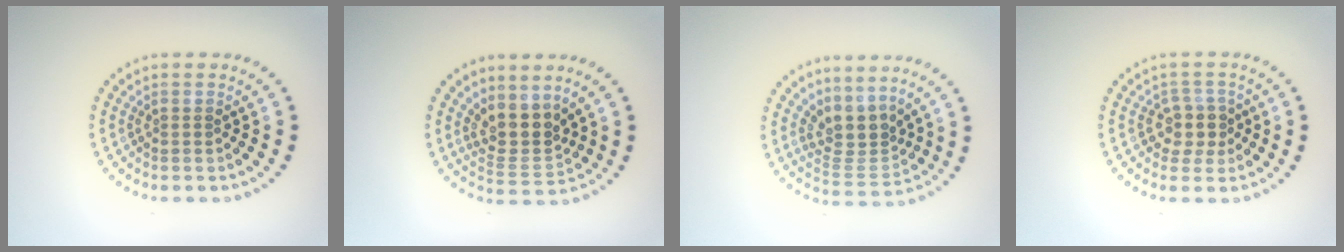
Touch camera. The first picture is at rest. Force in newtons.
{"total": 3.5, "press": 2.7, "slide": 2.3}
{"total": 3.4, "press": 2.5, "slide": 2.3}
{"total": 2.7, "press": 2.3, "slide": 1.4}